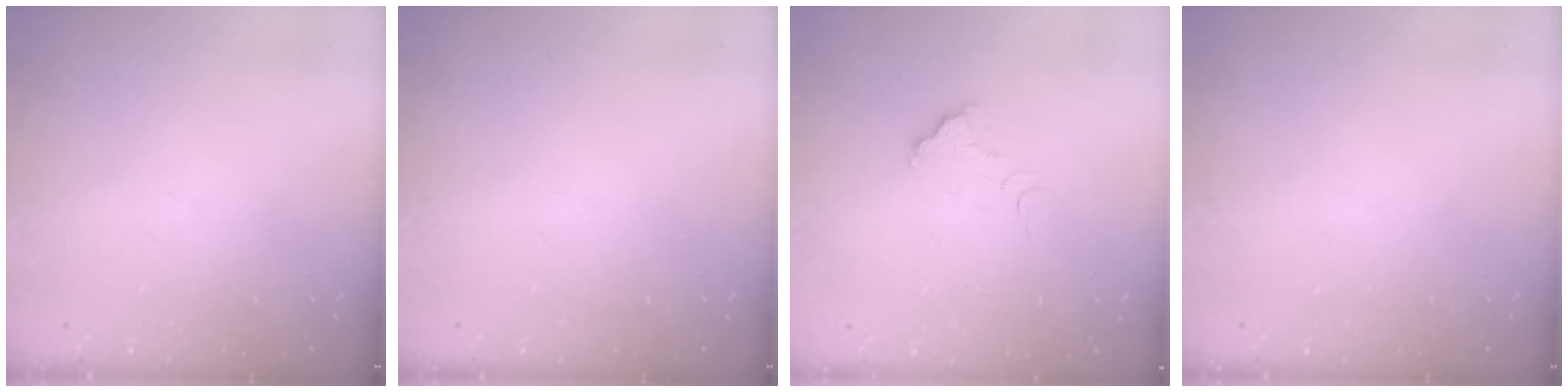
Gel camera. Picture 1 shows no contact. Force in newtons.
{"total": 0.0}
{"total": 2.9, "press": 2.9, "slide": 0.1}
{"total": 0.0}